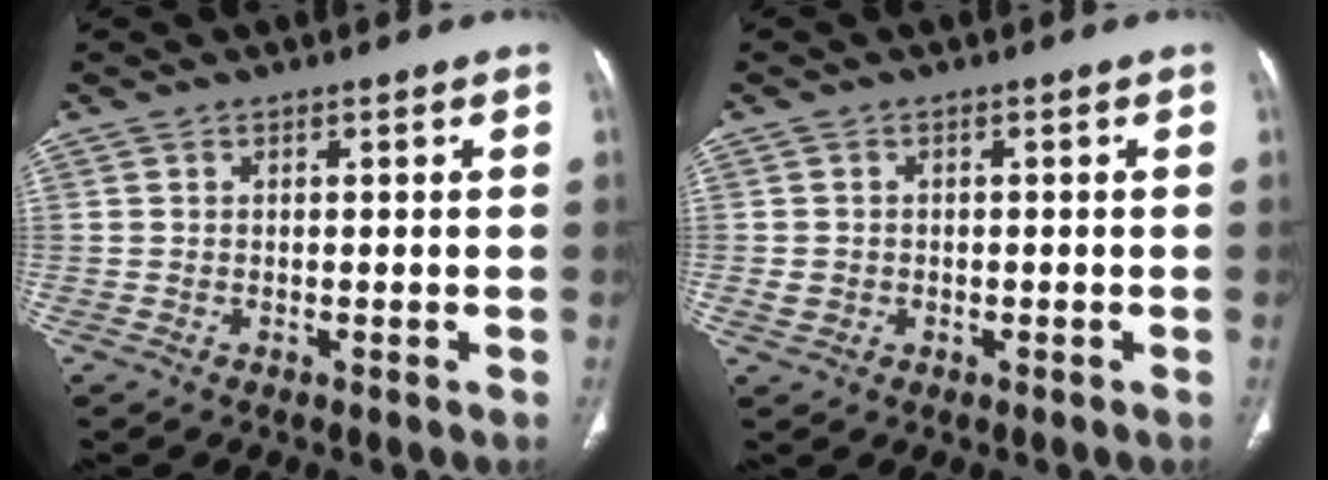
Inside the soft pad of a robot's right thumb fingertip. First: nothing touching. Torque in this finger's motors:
{"motor_torque": [-0.13, -0.33, 0.24, -0.36, -0.02]}